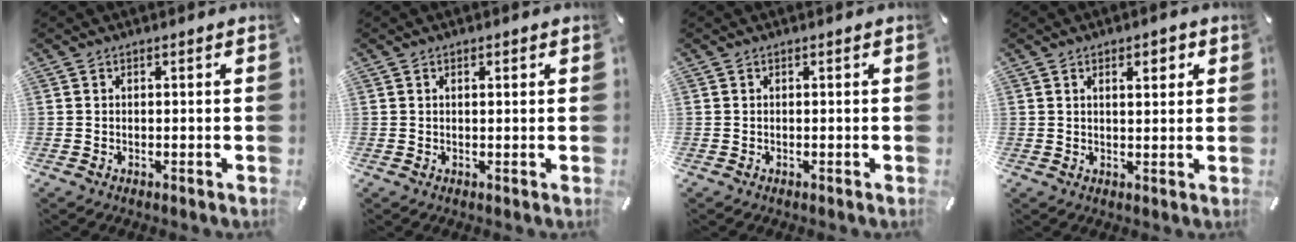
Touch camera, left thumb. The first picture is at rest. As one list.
[{"total": 1.0, "force": [0.4, 0.5, 0.7], "torque": [-0.015, 0.003, 0.007]}, {"total": 0.0}, {"total": 3.7, "force": [1.7, 1.7, 2.9], "torque": [-0.045, 0.000, 0.022]}]